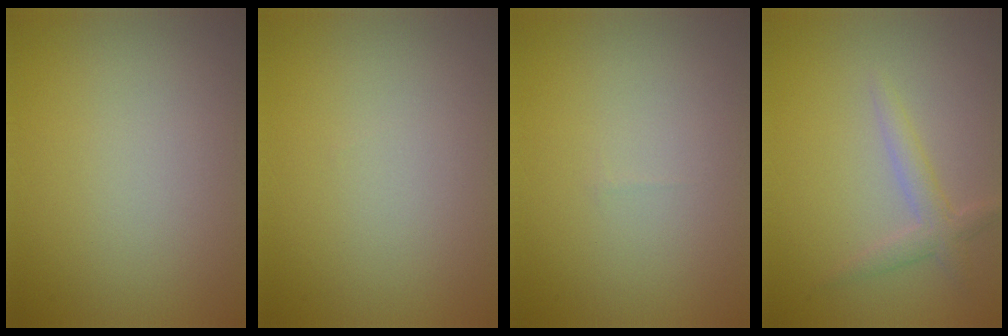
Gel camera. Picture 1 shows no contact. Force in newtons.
{"total": 0.0}
{"total": 0.0}
{"total": 1.9, "press": 1.9, "slide": 0.1}